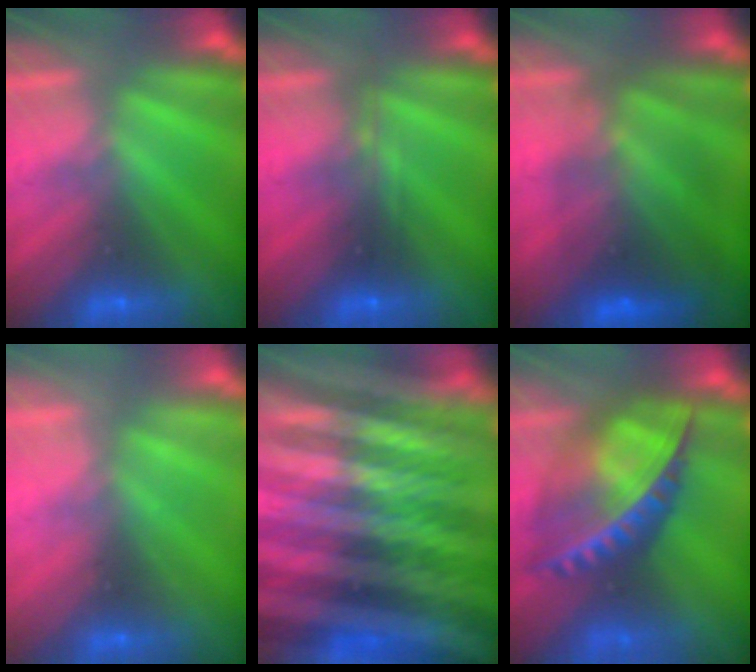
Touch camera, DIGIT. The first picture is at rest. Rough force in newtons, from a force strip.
{"total": 2.3}
{"total": 5.9}
{"total": 2.0}
{"total": 6.9}
{"total": 8.8}